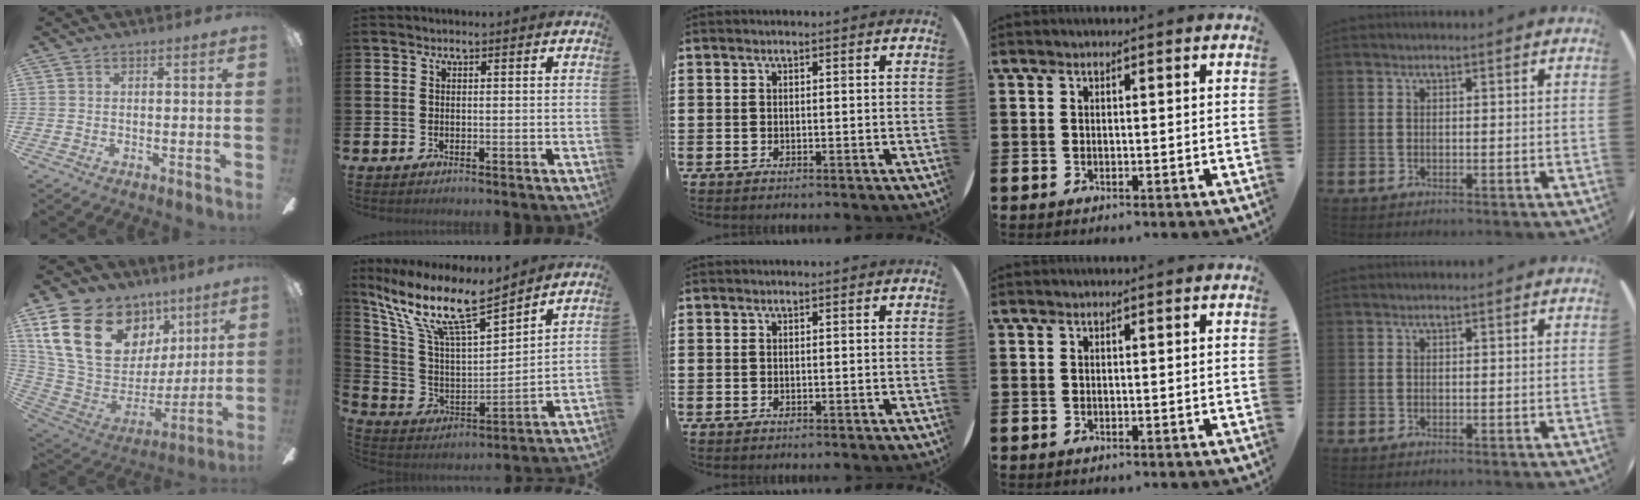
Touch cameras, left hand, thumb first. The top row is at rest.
{"thumb": {"total": 24.7, "force": [11.2, 16.9, 14.0], "torque": [-0.271, -0.037, 0.222]}, "index": {"total": 12.4, "force": [10.1, 2.5, 6.8], "torque": [-0.165, -0.062, 0.172]}}